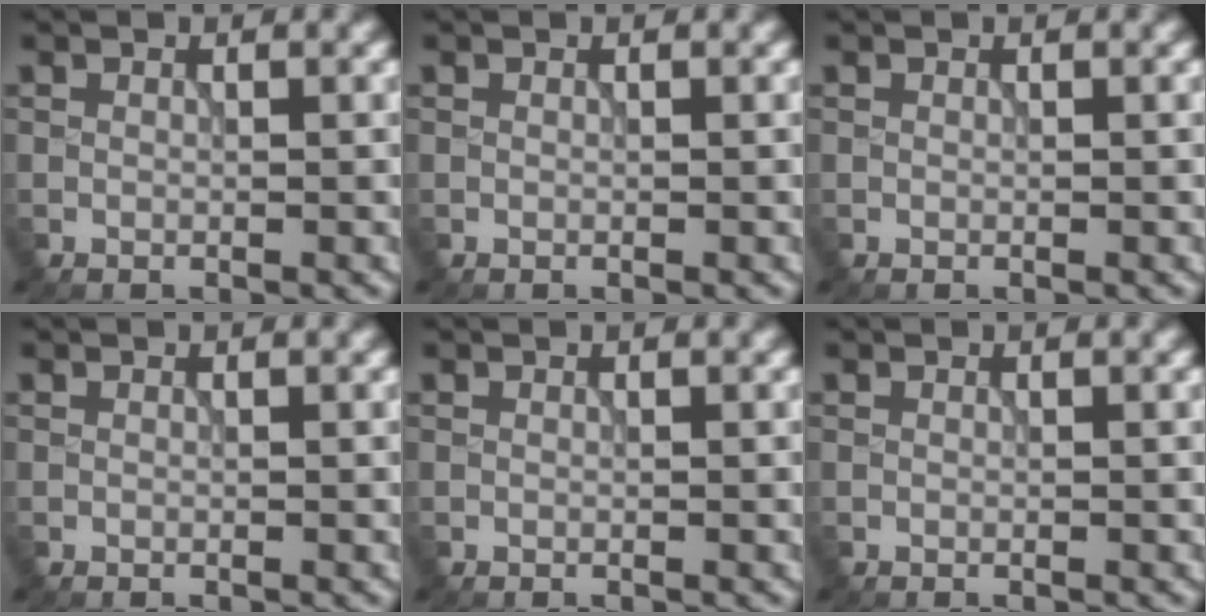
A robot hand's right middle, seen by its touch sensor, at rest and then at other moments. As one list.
[{"total": 0.0}, {"total": 0.0}, {"total": 0.0}, {"total": 0.0}, {"total": 0.0}]